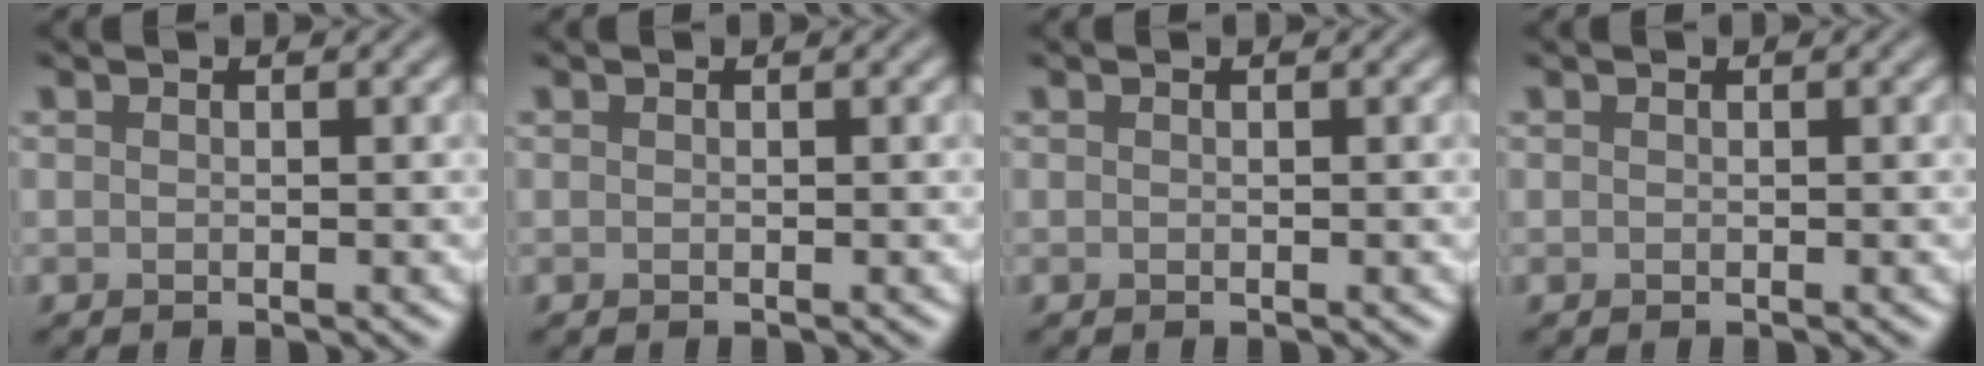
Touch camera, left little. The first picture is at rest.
{"total": 0.0}
{"total": 0.0}
{"total": 0.0}